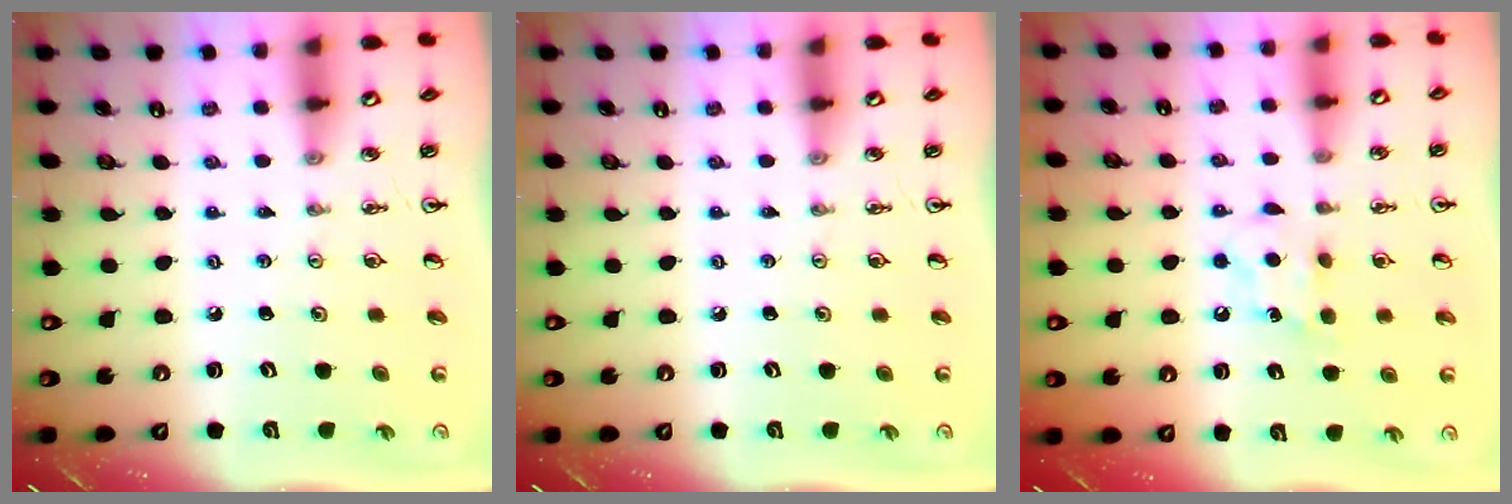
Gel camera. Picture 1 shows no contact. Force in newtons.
{"total": 0.0}
{"total": 6.5, "press": 6.3, "slide": 1.4}